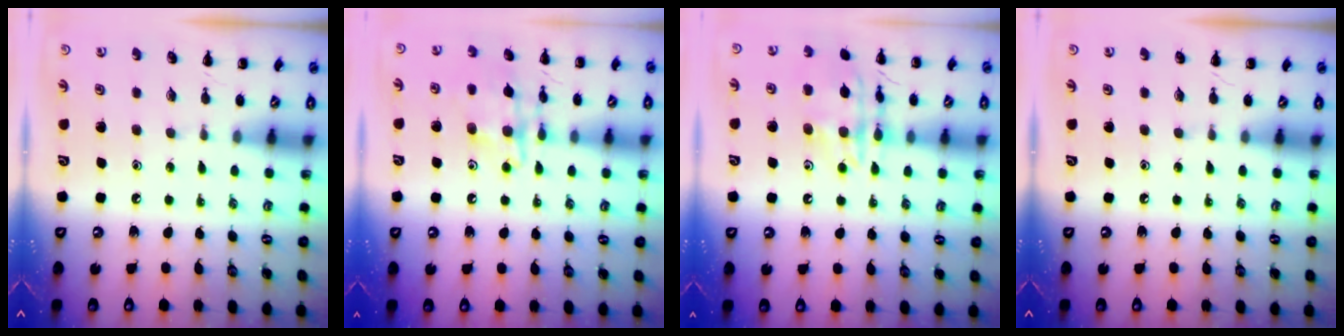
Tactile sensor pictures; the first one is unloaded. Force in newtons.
{"total": 14.0, "press": 14.0, "slide": 1.1}
{"total": 15.2, "press": 15.2, "slide": 0.8}
{"total": 0.0}